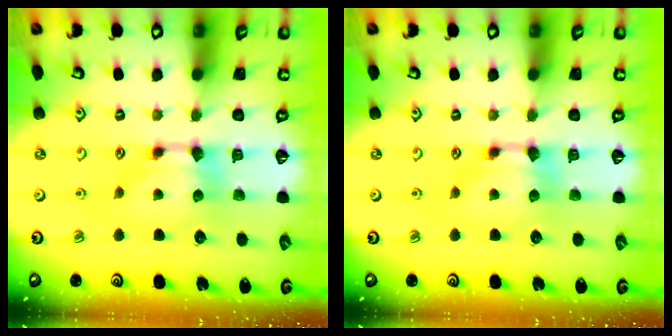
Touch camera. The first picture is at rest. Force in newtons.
{"total": 0.0}